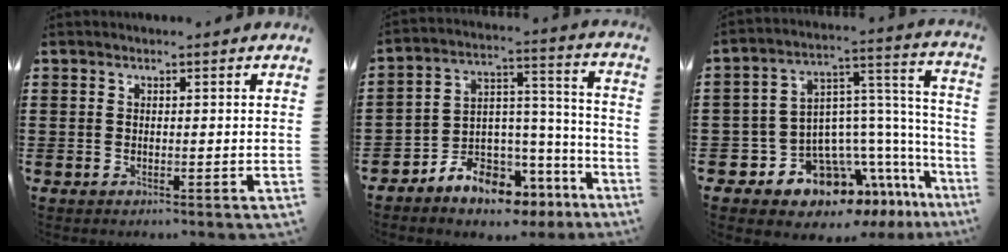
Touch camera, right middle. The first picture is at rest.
{"total": 7.2, "force": [-6.4, 3.2, 1.1], "torque": [-0.022, 0.018, -0.119]}
{"total": 9.6, "force": [-6.8, 5.7, 3.7], "torque": [-0.093, -0.018, -0.128]}